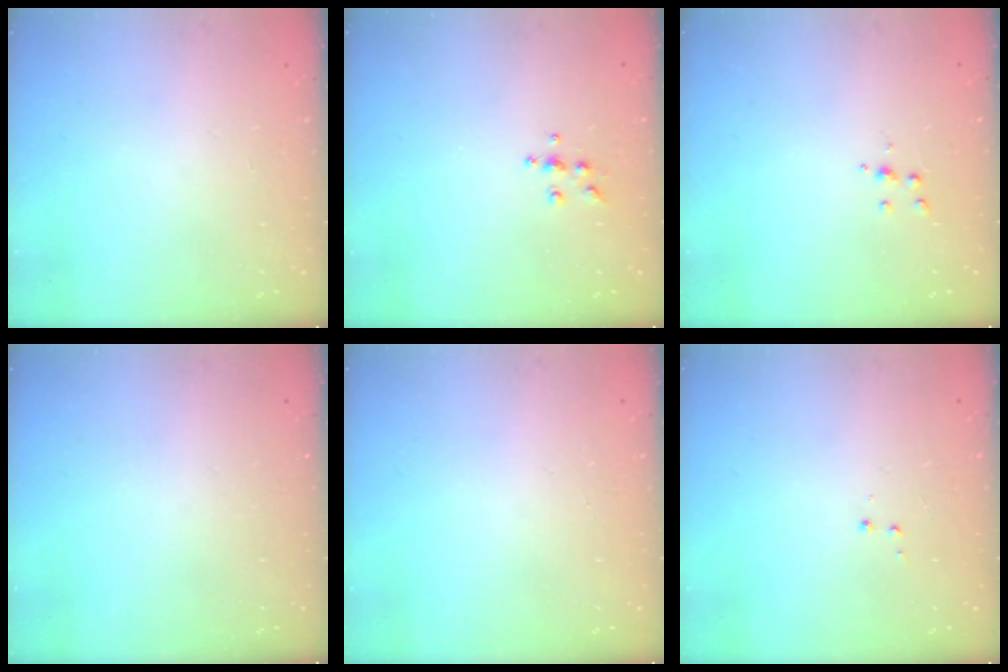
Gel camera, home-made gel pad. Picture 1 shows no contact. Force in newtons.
{"total": 5.0, "press": 5.0, "slide": 0.5}
{"total": 4.5, "press": 4.5, "slide": 0.6}
{"total": 0.0}
{"total": 0.0}
{"total": 3.6, "press": 3.6, "slide": 0.5}